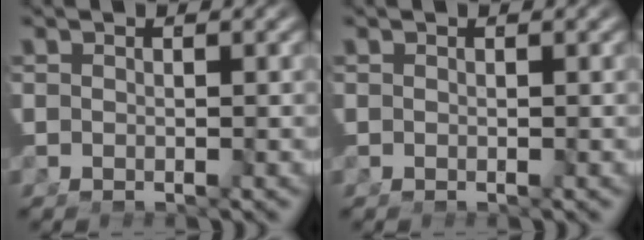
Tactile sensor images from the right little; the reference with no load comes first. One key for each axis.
{"total": 0.0}